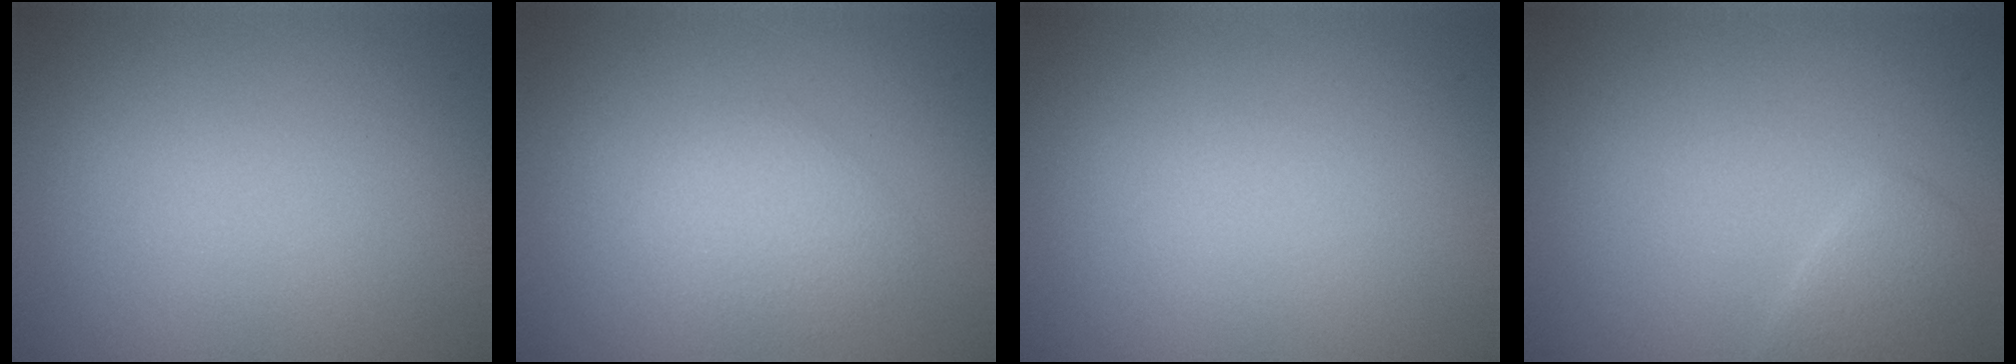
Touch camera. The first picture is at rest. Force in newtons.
{"total": 2.1, "press": 2.1, "slide": 0.1}
{"total": 0.0}
{"total": 2.0, "press": 2.0, "slide": 0.1}